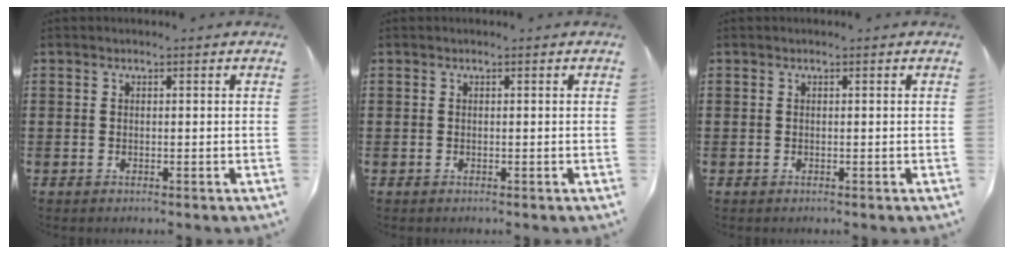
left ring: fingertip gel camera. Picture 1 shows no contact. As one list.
[{"total": 0.0}, {"total": 0.0}]